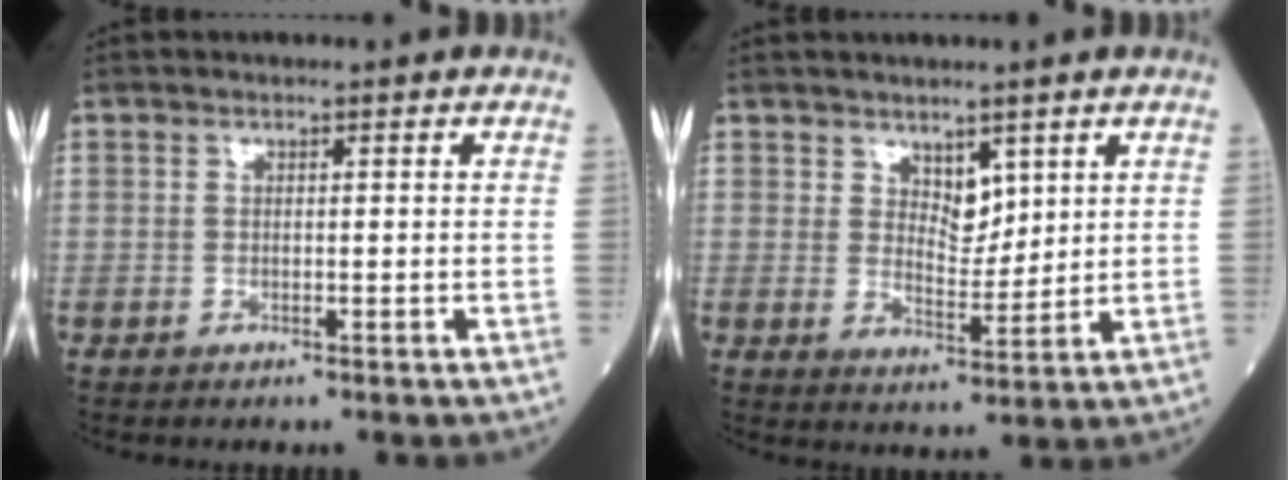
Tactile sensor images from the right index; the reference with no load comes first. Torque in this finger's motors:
{"motor_torque": [0.05, 0.09, 0.05, 0.01]}